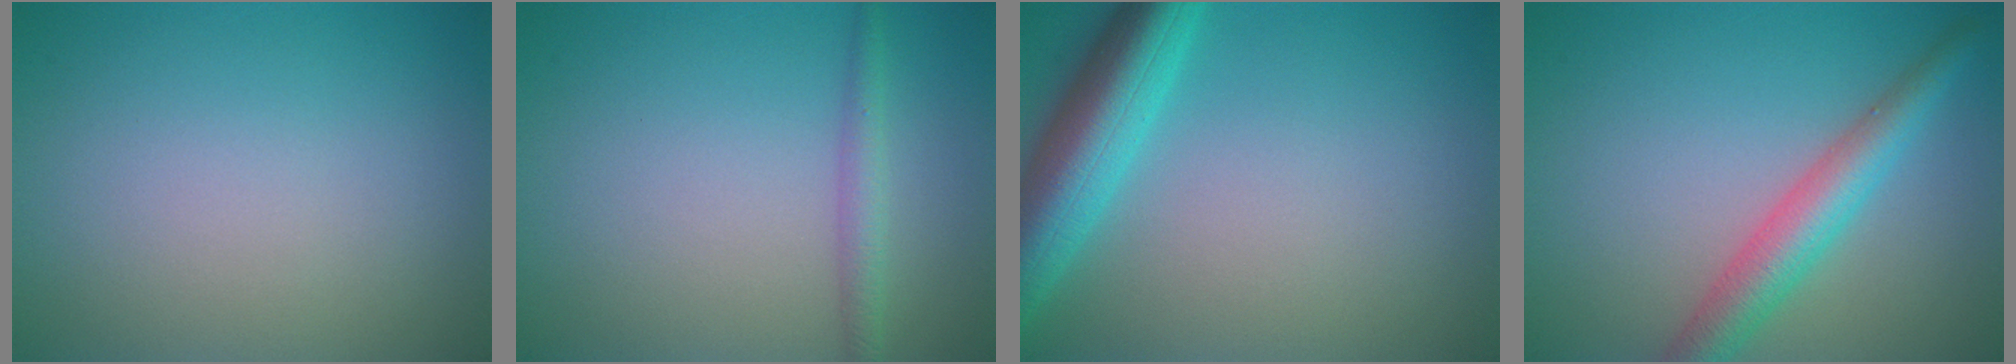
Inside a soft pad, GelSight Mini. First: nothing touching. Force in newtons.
{"total": 1.8, "press": 1.8, "slide": 0.1}
{"total": 6.8, "press": 6.8, "slide": 0.4}
{"total": 4.4, "press": 4.4, "slide": 0.1}